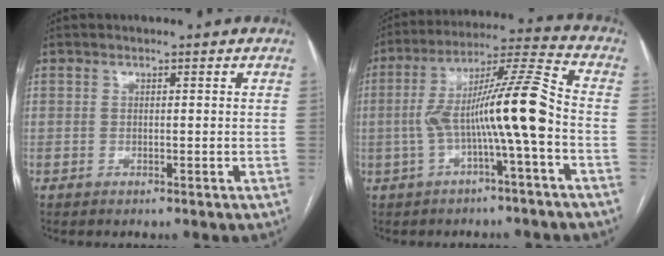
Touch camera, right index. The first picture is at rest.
{"total": 12.6, "force": [-2.5, -0.2, 12.4], "torque": [-0.223, 0.033, -0.045]}